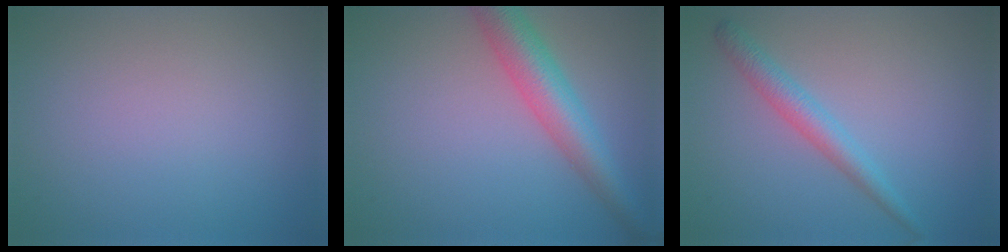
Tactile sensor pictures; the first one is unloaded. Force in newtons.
{"total": 5.5, "press": 5.5, "slide": 0.2}
{"total": 2.5, "press": 2.5, "slide": 0.0}